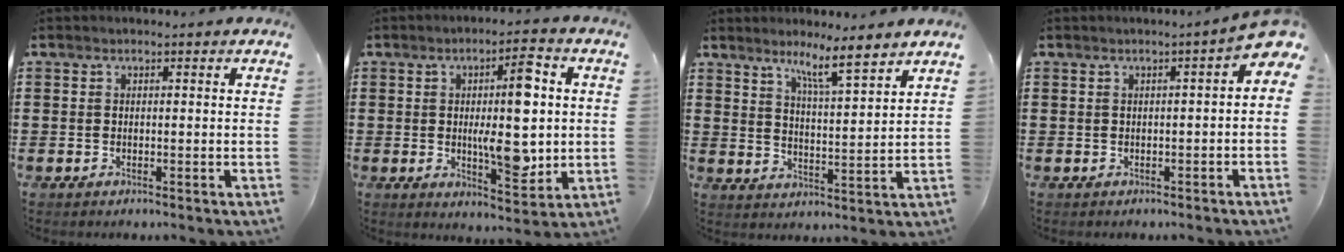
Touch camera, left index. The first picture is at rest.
{"total": 11.4, "force": [0.7, 4.3, 10.6], "torque": [-0.149, 0.000, 0.006]}
{"total": 6.4, "force": [5.4, -0.3, 3.4], "torque": [-0.070, -0.031, 0.087]}
{"total": 1.9, "force": [0.0, 0.4, 1.9], "torque": [-0.030, -0.006, -0.004]}